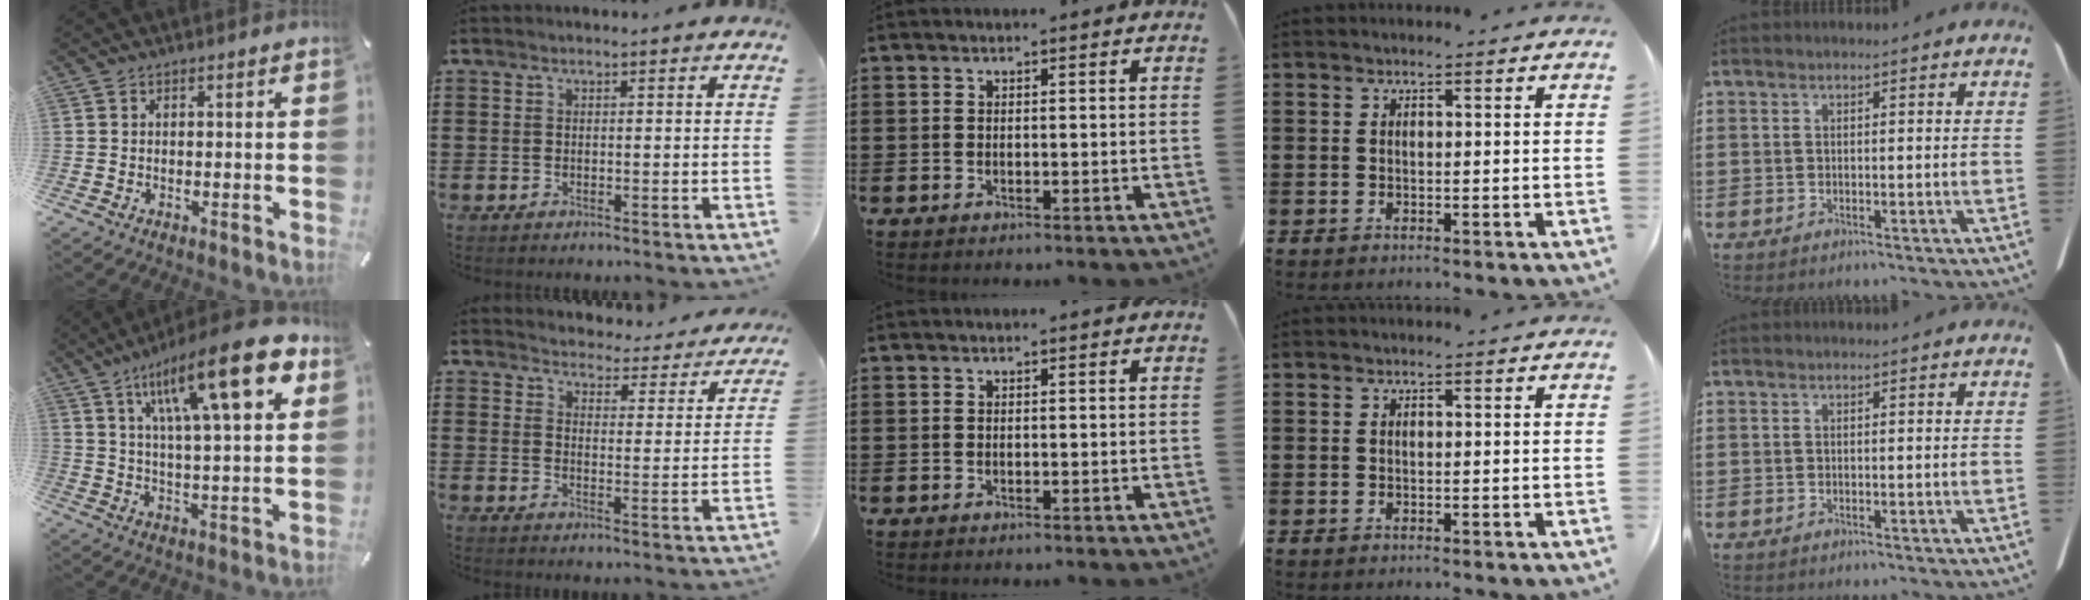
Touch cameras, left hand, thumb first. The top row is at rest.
{"thumb": {"total": 21.6, "force": [11.5, 5.4, 17.4], "torque": [-0.281, -0.050, 0.175]}, "index": {"total": 4.4, "force": [4.3, 0.3, -0.1], "torque": [-0.017, -0.039, 0.072]}}